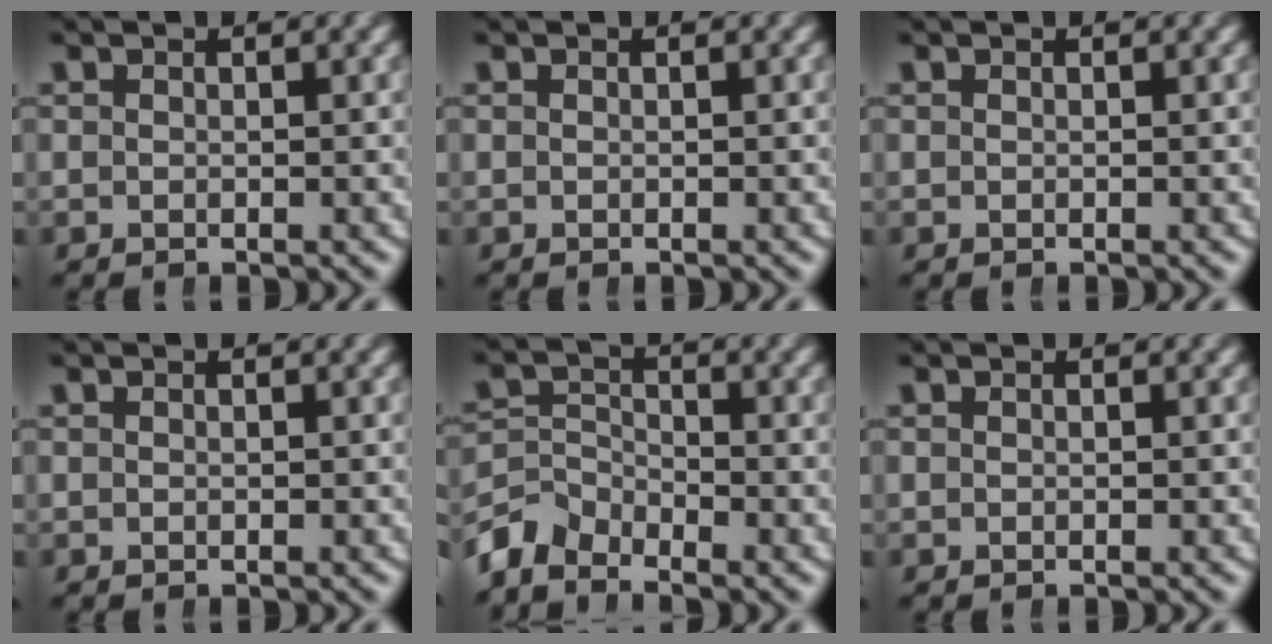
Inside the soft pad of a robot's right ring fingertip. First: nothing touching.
{"total": 0.0}
{"total": 0.0}
{"total": 0.0}
{"total": 4.2, "force": [-3.0, 2.6, 1.4], "torque": [-0.024, -0.019, -0.048]}
{"total": 0.0}